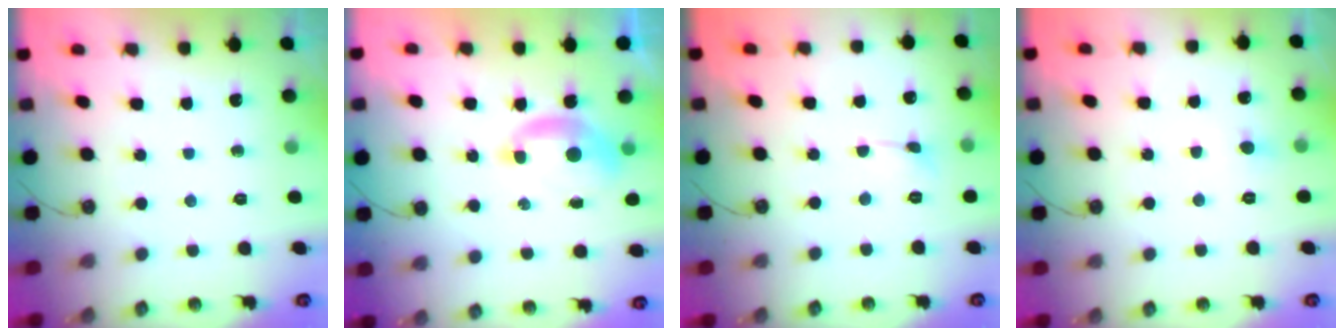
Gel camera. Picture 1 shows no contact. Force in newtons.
{"total": 1.5, "press": 1.4, "slide": 0.6}
{"total": 0.8, "press": 0.7, "slide": 0.3}
{"total": 1.4, "press": 1.2, "slide": 0.6}